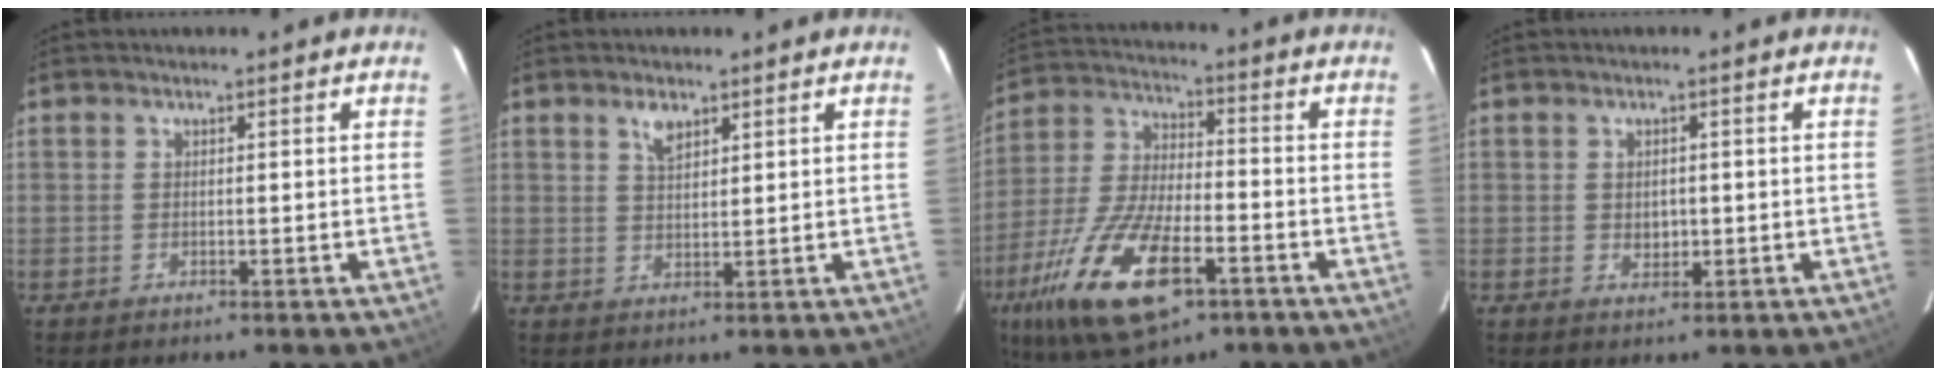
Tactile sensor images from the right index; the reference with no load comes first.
{"total": 3.0, "force": [2.0, 1.3, 1.8], "torque": [-0.033, 0.004, 0.037]}
{"total": 20.0, "force": [-9.8, 7.6, 15.7], "torque": [-0.332, -0.041, -0.178]}
{"total": 2.4, "force": [-0.2, 1.9, 1.5], "torque": [-0.022, 0.001, 0.000]}